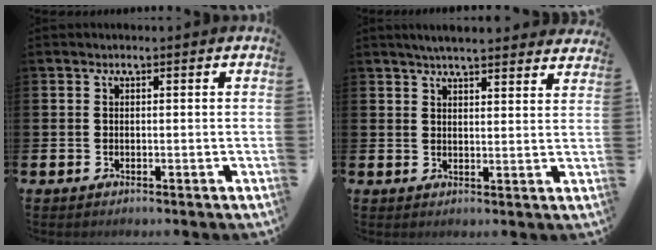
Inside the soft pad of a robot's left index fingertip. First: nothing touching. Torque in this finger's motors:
{"motor_torque": [0.96, -1.18, 0.39, 0.04]}